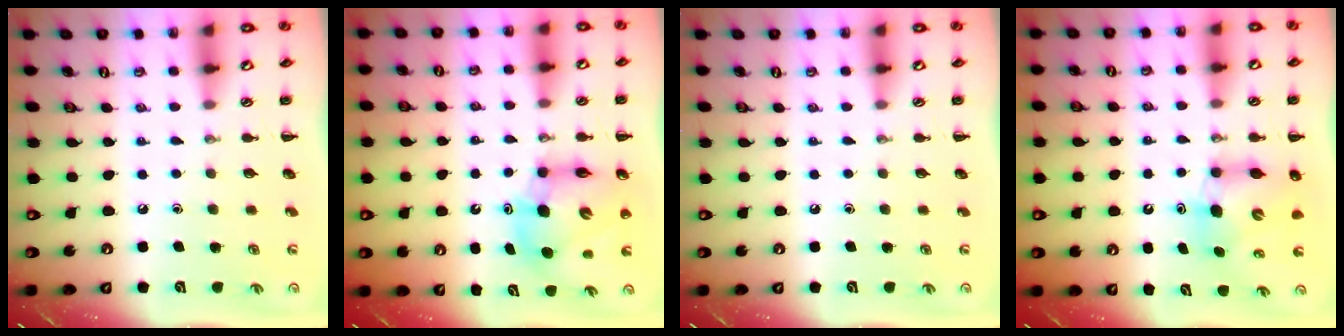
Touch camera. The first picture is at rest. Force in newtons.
{"total": 10.5, "press": 9.9, "slide": 3.3}
{"total": 0.0}
{"total": 6.7, "press": 6.5, "slide": 1.5}